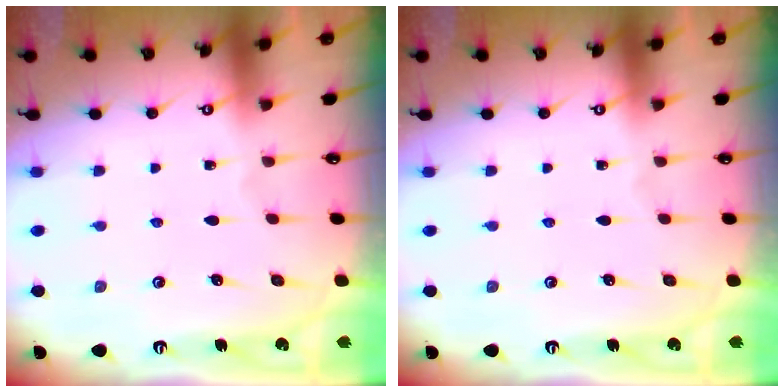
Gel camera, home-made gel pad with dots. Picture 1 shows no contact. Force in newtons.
{"total": 0.0}